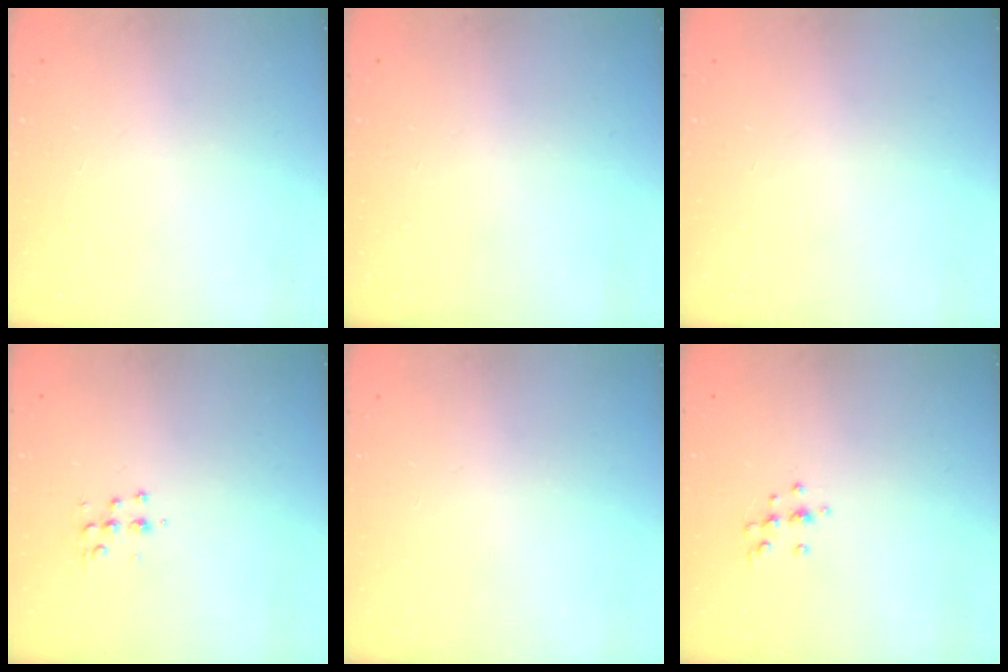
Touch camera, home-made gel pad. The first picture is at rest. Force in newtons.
{"total": 0.0}
{"total": 0.0}
{"total": 5.4, "press": 5.3, "slide": 0.7}
{"total": 0.0}
{"total": 7.0, "press": 7.0, "slide": 0.6}